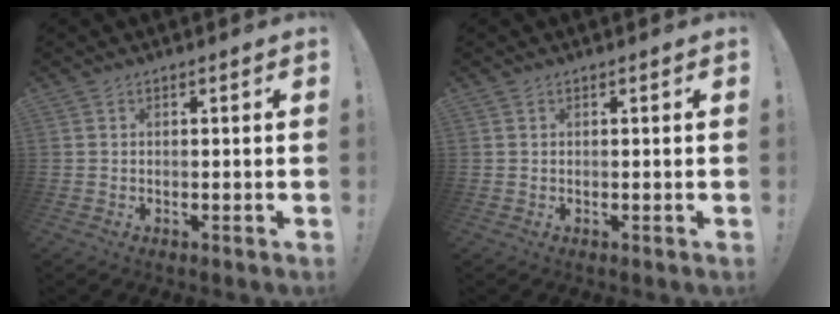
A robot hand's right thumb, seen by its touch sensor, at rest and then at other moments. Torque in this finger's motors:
{"motor_torque": [-0.25, 0.02, -0.02, -0.10, -0.06]}